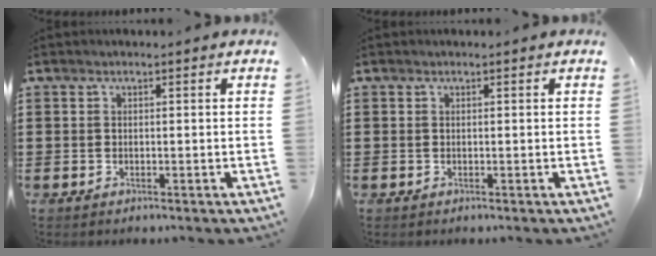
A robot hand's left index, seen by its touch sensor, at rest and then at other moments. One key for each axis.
{"total": 0.0}